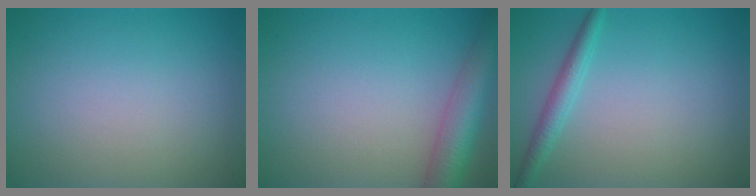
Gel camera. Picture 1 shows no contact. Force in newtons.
{"total": 5.1, "press": 5.1, "slide": 0.3}
{"total": 2.0, "press": 2.0, "slide": 0.0}